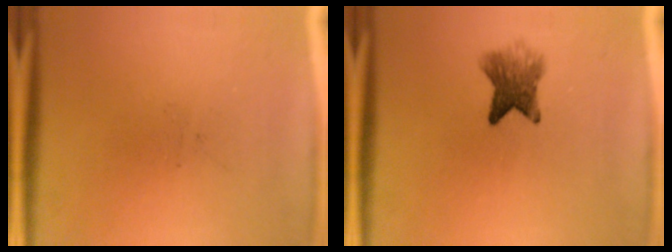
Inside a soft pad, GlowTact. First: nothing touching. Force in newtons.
{"total": 4.8}